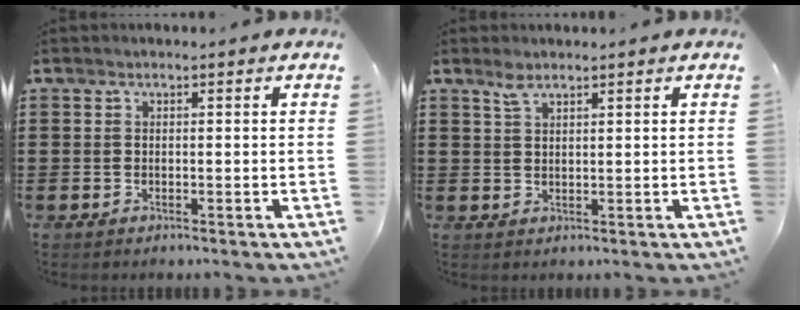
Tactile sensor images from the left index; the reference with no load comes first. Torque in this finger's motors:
{"motor_torque": [2.14, 0.00, -0.14, -0.08]}